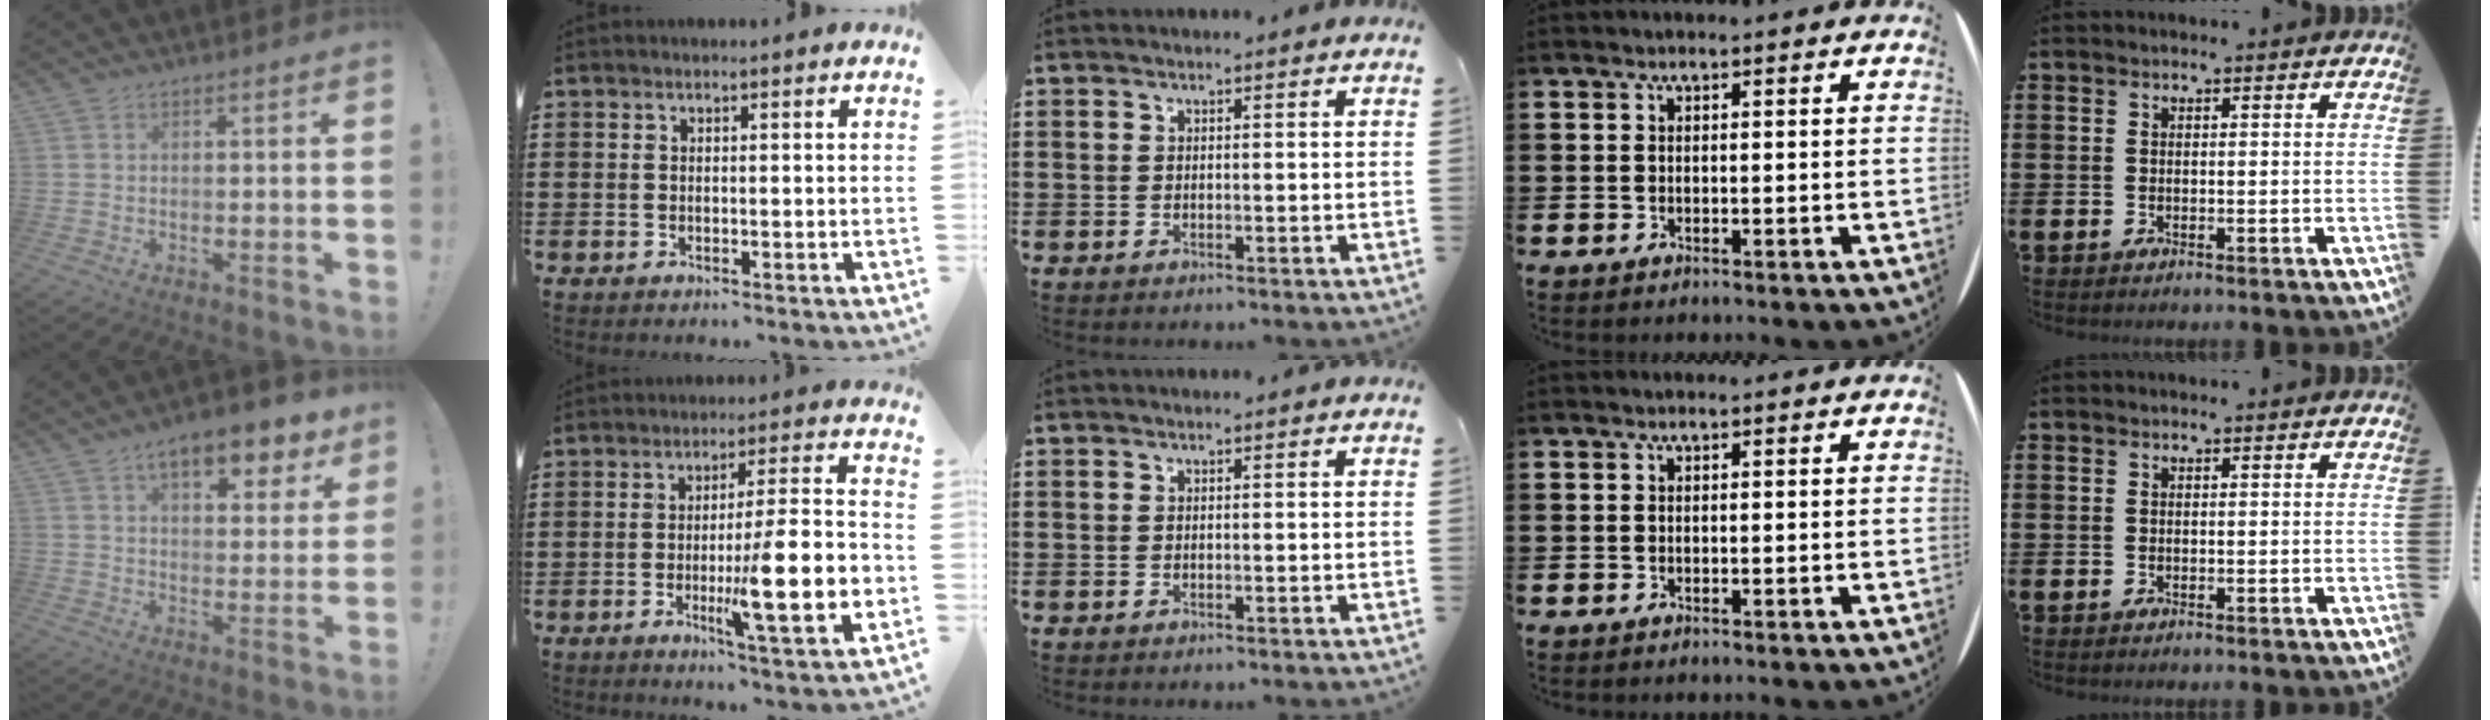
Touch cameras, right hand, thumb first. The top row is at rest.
{"thumb": {"total": 11.4, "force": [7.2, 4.4, 7.7], "torque": [-0.109, -0.039, 0.121]}, "index": {"total": 13.8, "force": [-3.1, 2.1, 13.3], "torque": [-0.214, -0.012, -0.054]}}